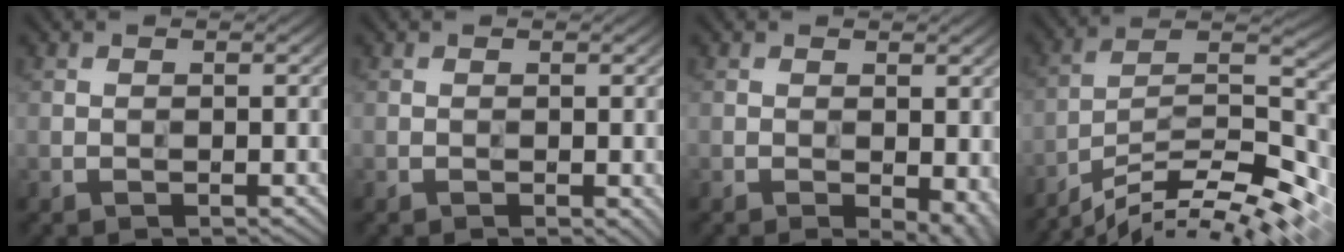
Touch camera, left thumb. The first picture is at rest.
{"total": 0.8, "force": [-0.2, 0.3, 0.7], "torque": [-0.012, -0.005, -0.003]}
{"total": 4.3, "force": [-1.2, 2.3, 3.5], "torque": [-0.042, -0.011, -0.012]}
{"total": 13.9, "force": [-10.7, 2.6, 8.4], "torque": [-0.147, 0.009, -0.182]}